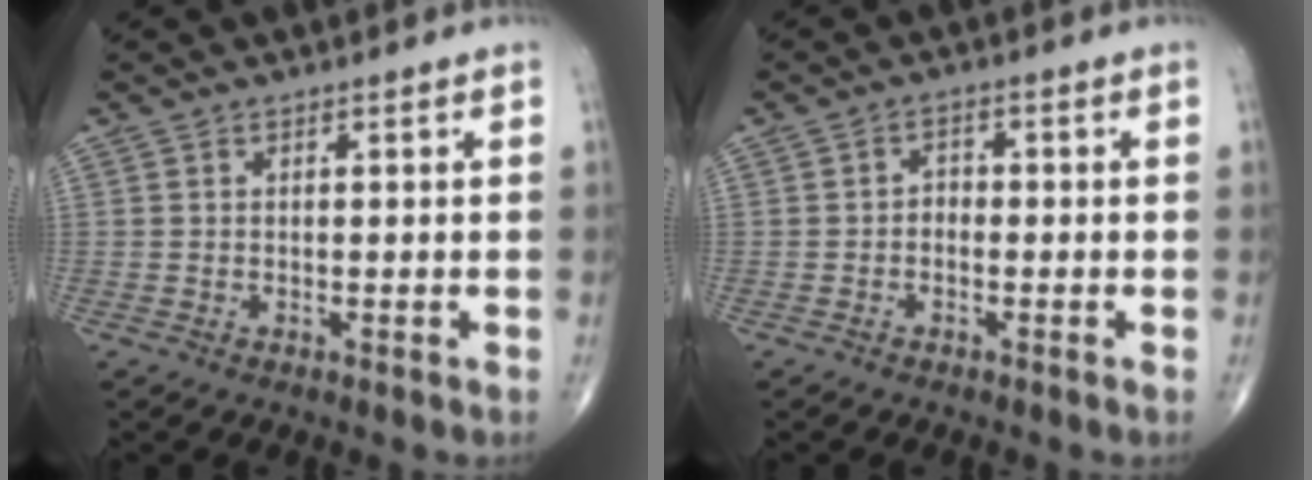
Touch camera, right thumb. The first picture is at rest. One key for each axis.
{"total": 1.9, "fx": -0.6, "fy": 1.5, "fz": 1.1, "tx": -0.006, "ty": 0.010, "tz": -0.016}